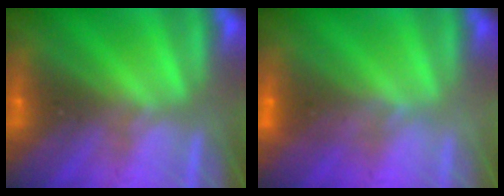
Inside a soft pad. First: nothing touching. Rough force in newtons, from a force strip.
{"total": 3.8}